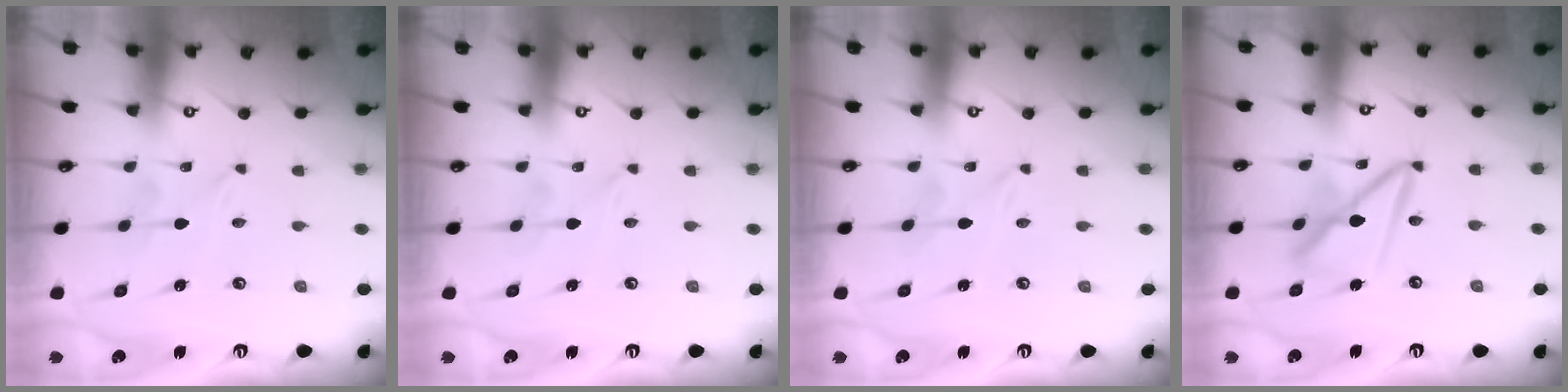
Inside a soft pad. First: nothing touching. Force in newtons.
{"total": 0.0}
{"total": 0.0}
{"total": 13.0, "press": 12.9, "slide": 1.2}